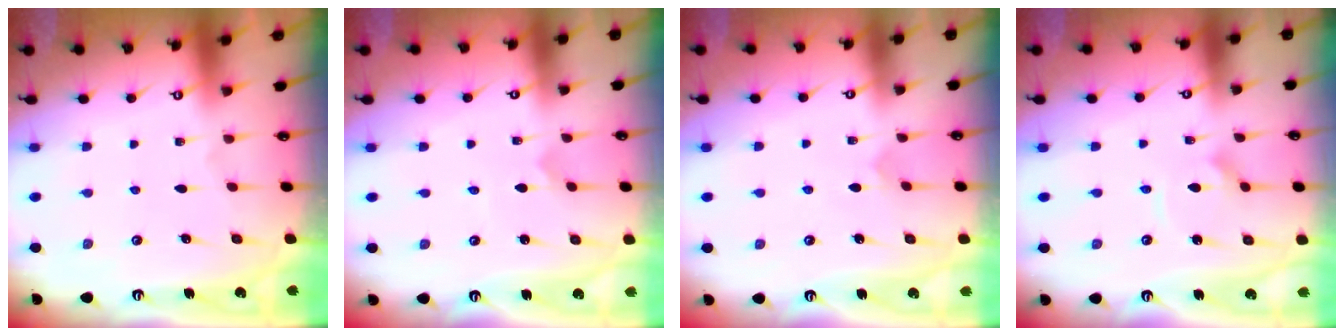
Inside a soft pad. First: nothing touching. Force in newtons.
{"total": 0.0}
{"total": 3.6, "press": 3.6, "slide": 0.4}
{"total": 2.8, "press": 2.8, "slide": 0.4}